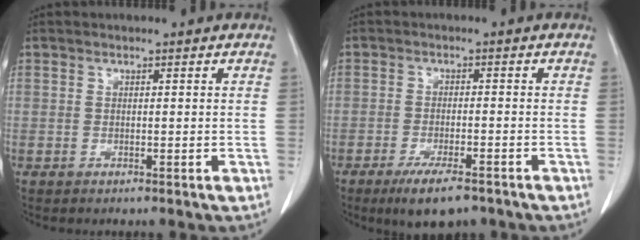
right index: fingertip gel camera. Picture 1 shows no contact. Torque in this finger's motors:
{"motor_torque": [0.56, -0.59, 0.34, 0.09]}